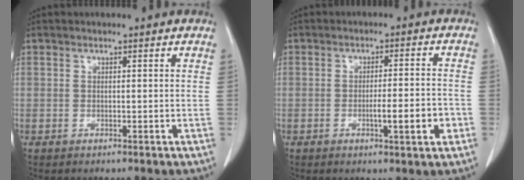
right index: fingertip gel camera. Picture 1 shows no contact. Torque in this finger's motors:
{"motor_torque": [1.15, -0.46, 0.53, 0.11]}